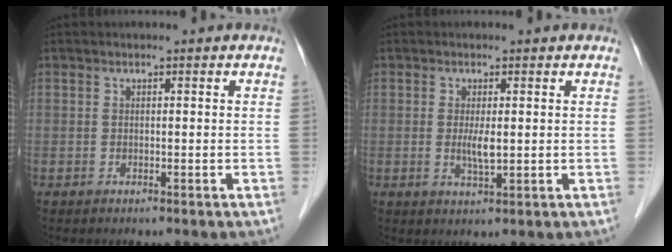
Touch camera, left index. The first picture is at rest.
{"total": 2.6, "force": [0.0, 0.4, 2.6], "torque": [-0.052, -0.009, 0.004]}